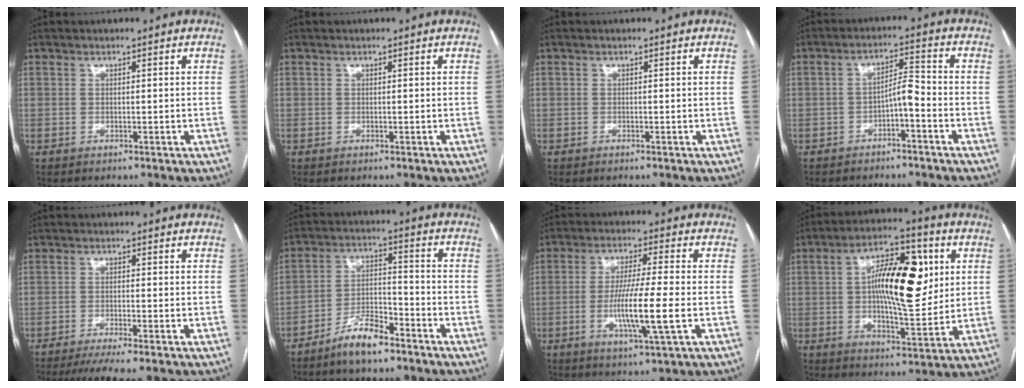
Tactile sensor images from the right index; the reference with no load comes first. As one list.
[{"total": 0.0}, {"total": 0.0}, {"total": 4.2, "force": [-2.1, 0.9, 3.5], "torque": [-0.060, 0.015, -0.034]}, {"total": 6.0, "force": [-5.0, -1.0, 3.2], "torque": [-0.042, -0.015, -0.079]}, {"total": 7.8, "force": [-5.9, 2.0, 4.7], "torque": [-0.092, 0.002, -0.110]}, {"total": 9.9, "force": [-2.2, -0.2, 9.7], "torque": [-0.183, -0.014, -0.043]}, {"total": 15.3, "force": [2.8, 5.3, 14.1], "torque": [-0.231, 0.022, 0.044]}]